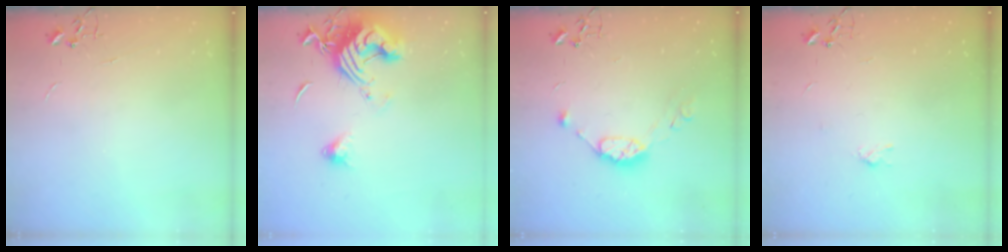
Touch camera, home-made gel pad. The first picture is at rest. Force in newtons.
{"total": 14.9, "press": 14.9, "slide": 1.6}
{"total": 9.9, "press": 9.9, "slide": 0.9}
{"total": 3.0, "press": 2.9, "slide": 0.6}